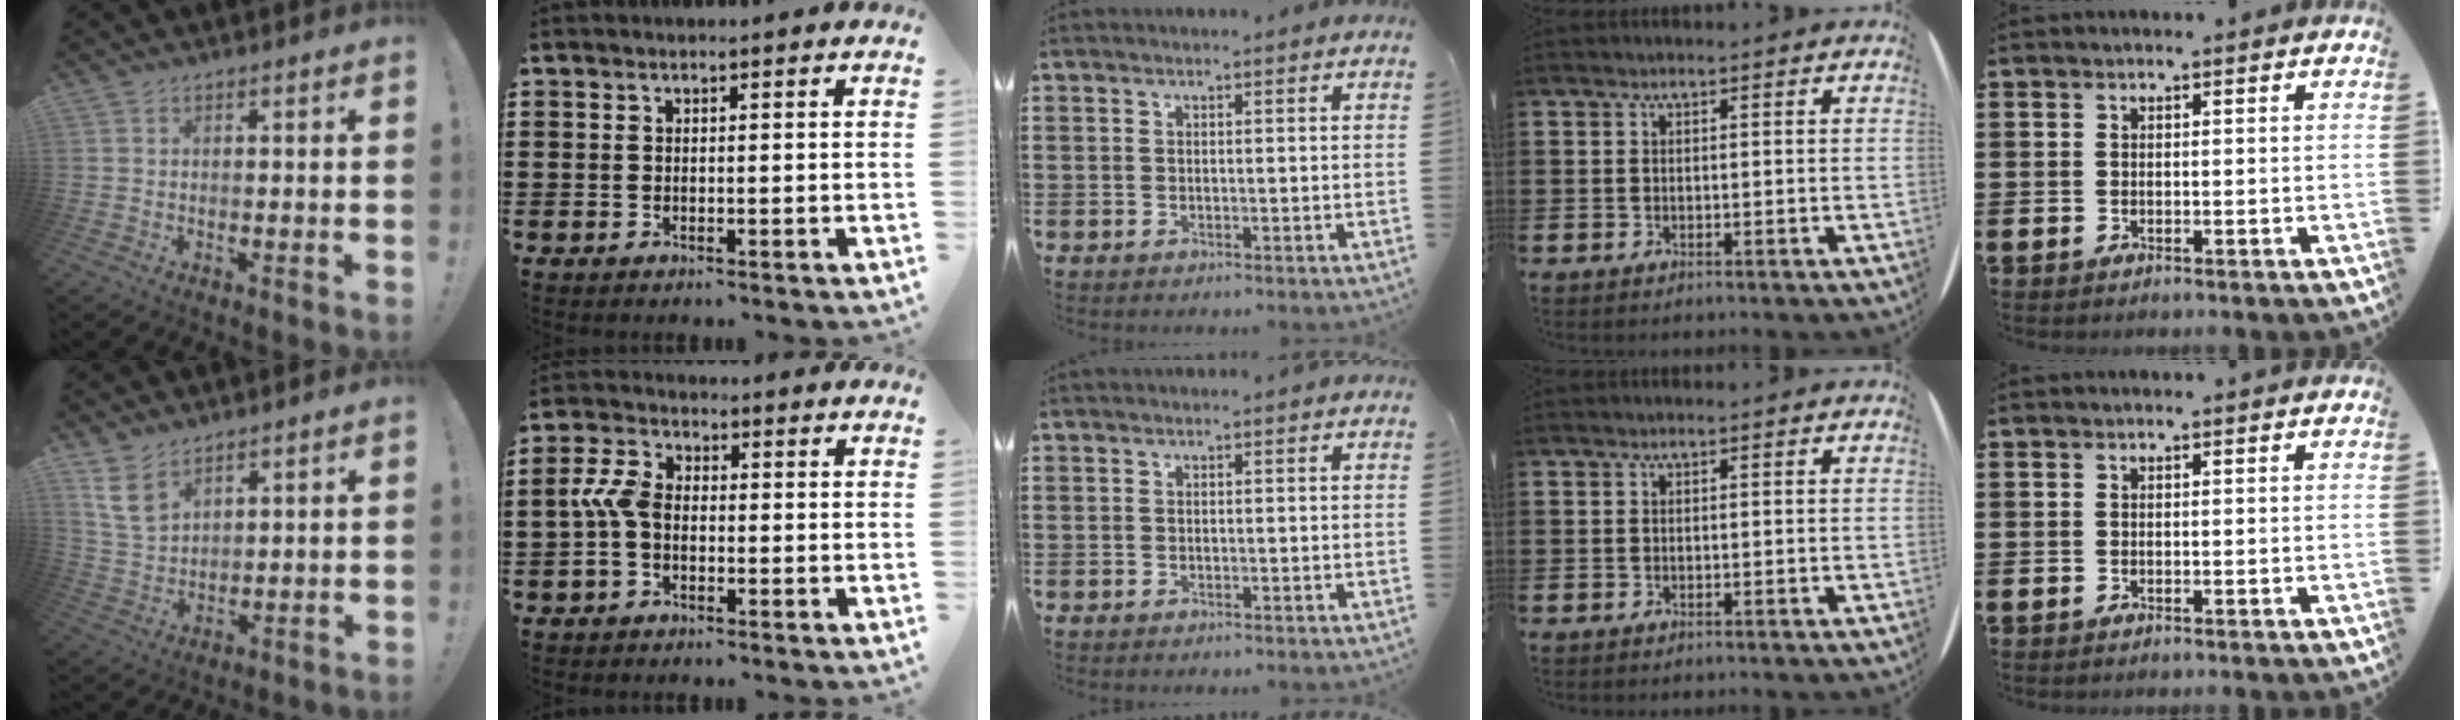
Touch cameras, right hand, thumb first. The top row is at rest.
{"thumb": {"total": 8.1, "force": [5.7, 4.1, 4.0], "torque": [-0.072, -0.025, 0.113]}, "index": {"total": 5.2, "force": [-1.1, 3.2, 4.0], "torque": [-0.109, -0.004, -0.030]}}